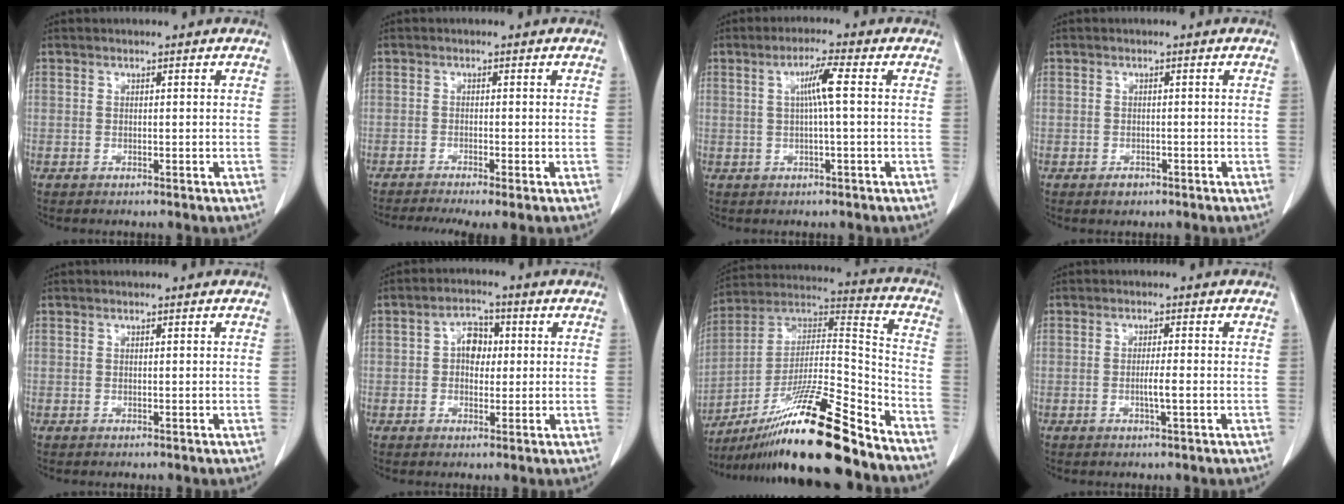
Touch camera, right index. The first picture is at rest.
{"total": 6.6, "force": [-5.0, 0.7, 4.3], "torque": [-0.063, -0.013, -0.077]}
{"total": 4.4, "force": [0.7, -0.4, 4.3], "torque": [-0.079, 0.007, 0.014]}
{"total": 1.4, "force": [-0.9, 1.0, 0.5], "torque": [-0.008, 0.002, -0.008]}
{"total": 0.0}
{"total": 4.3, "force": [0.5, 3.0, 3.1], "torque": [-0.052, 0.015, 0.008]}
{"total": 23.1, "force": [-17.3, 0.7, 15.3], "torque": [-0.258, -0.010, -0.304]}
{"total": 2.4, "force": [-0.6, -0.1, 2.4], "torque": [-0.045, -0.003, -0.010]}